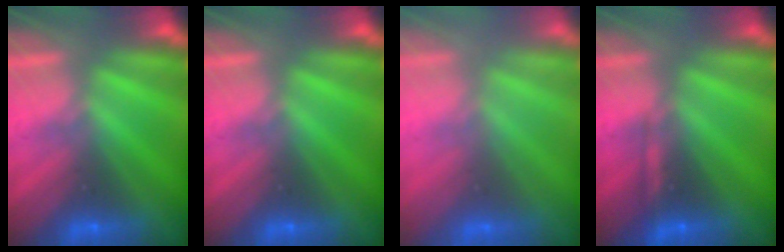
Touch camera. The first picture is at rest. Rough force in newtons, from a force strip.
{"total": 0.0}
{"total": 3.0}
{"total": 2.2}